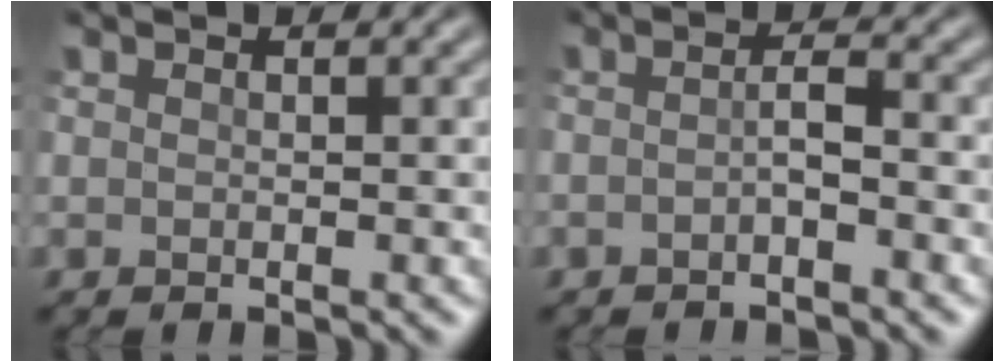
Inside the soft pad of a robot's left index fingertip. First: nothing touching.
{"total": 1.6, "force": [-0.9, 0.3, 1.3], "torque": [-0.027, 0.001, -0.020]}